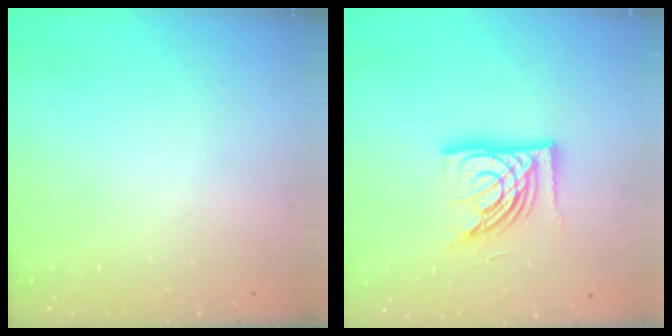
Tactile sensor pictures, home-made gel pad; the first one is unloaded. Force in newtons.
{"total": 15.7, "press": 15.5, "slide": 2.2}